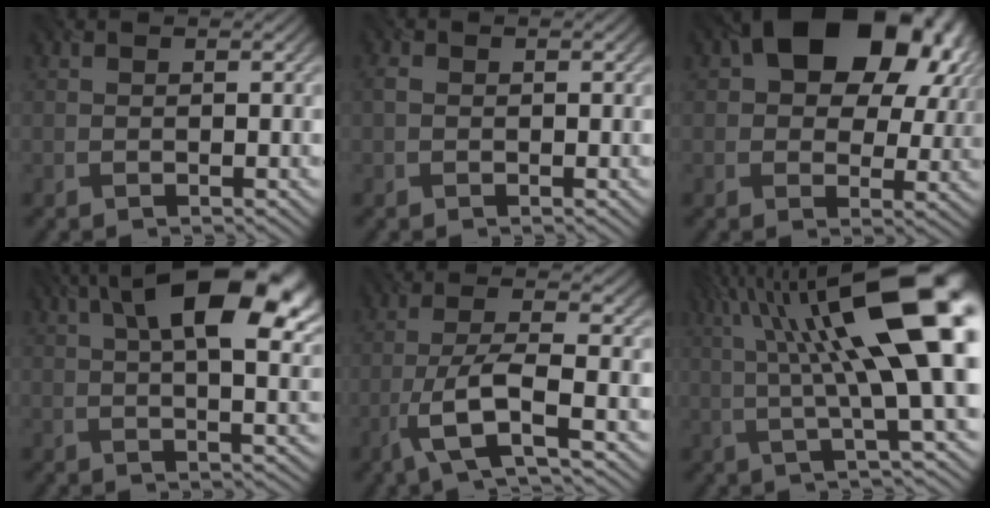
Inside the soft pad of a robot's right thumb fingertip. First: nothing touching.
{"total": 1.1, "force": [-0.1, 0.9, 0.7], "torque": [-0.017, 0.002, -0.006]}
{"total": 17.6, "force": [7.3, 11.4, 11.2], "torque": [-0.157, 0.030, 0.114]}
{"total": 15.8, "force": [6.1, 6.3, 13.1], "torque": [-0.193, 0.029, 0.076]}
{"total": 7.2, "force": [-3.4, 1.4, 6.2], "torque": [-0.127, 0.004, -0.081]}
{"total": 18.6, "force": [5.0, 4.7, 17.3], "torque": [-0.288, 0.030, 0.096]}